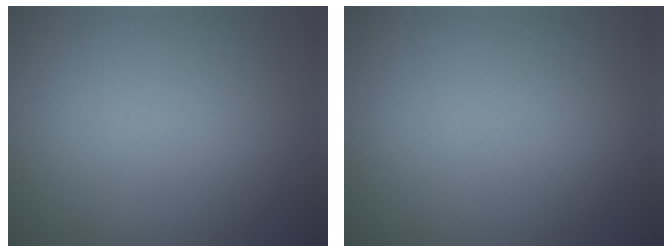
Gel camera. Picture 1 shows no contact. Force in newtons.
{"total": 0.0}